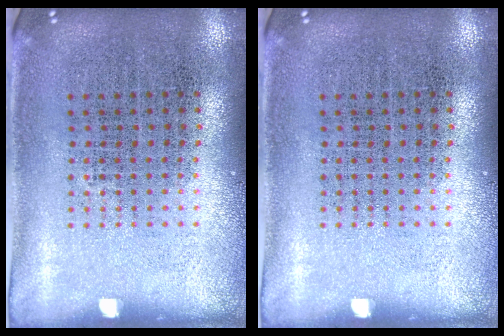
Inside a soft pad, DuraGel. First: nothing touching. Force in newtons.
{"total": 0.0}